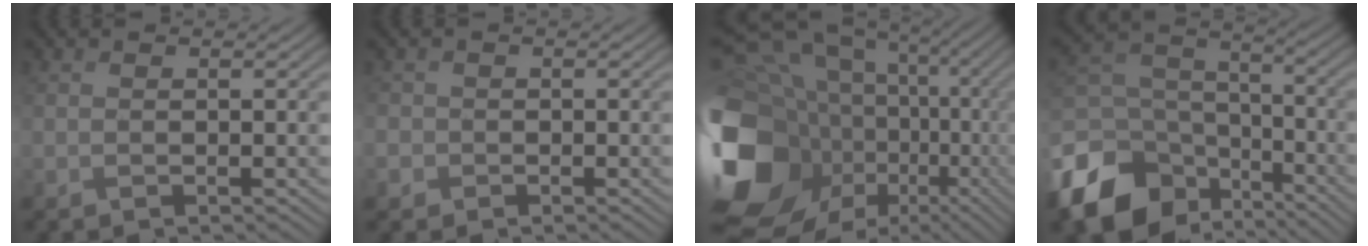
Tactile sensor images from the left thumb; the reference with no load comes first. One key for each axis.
{"total": 2.1, "fx": -0.6, "fy": 2.0, "fz": 0.2, "tx": -0.009, "ty": -0.004, "tz": -0.015}
{"total": 21.4, "fx": -3.1, "fy": 16.6, "fz": 13.2, "tx": -0.334, "ty": -0.022, "tz": -0.026}
{"total": 15.7, "fx": -8.5, "fy": 10.8, "fz": 7.6, "tx": -0.230, "ty": -0.040, "tz": -0.150}